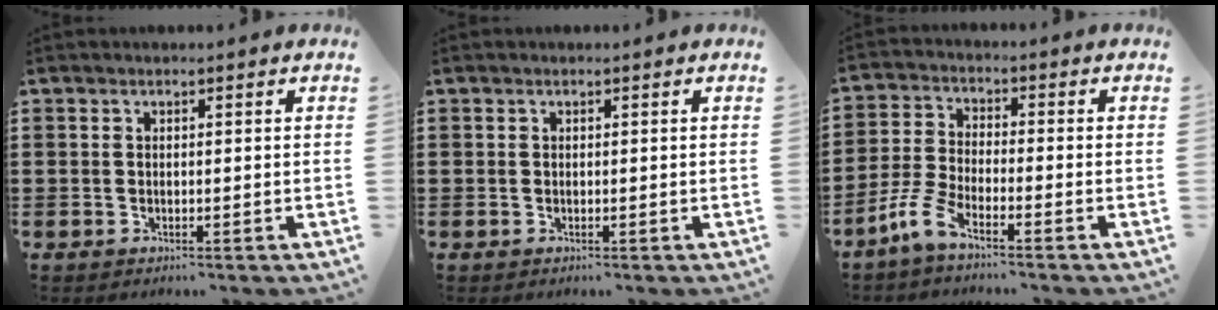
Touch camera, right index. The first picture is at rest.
{"total": 0.0}
{"total": 5.1, "force": [-3.9, 0.7, 3.2], "torque": [-0.104, -0.017, -0.084]}